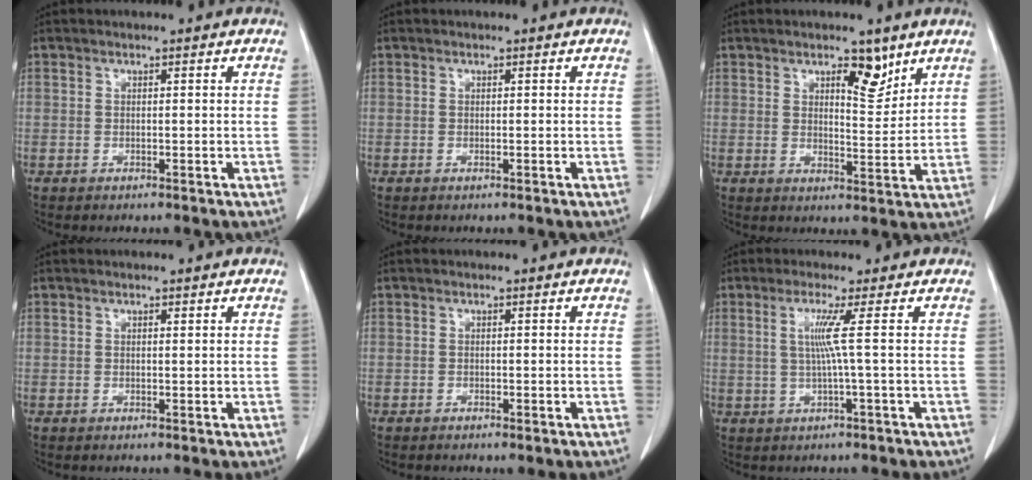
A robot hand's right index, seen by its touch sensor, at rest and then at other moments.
{"total": 0.0}
{"total": 5.3, "force": [3.4, 1.8, 3.6], "torque": [-0.052, -0.005, 0.052]}
{"total": 0.0}
{"total": 0.8, "force": [-0.7, 0.2, 0.4], "torque": [-0.007, -0.002, -0.007]}
{"total": 3.8, "force": [0.5, -1.5, 3.4], "torque": [-0.072, 0.000, 0.013]}